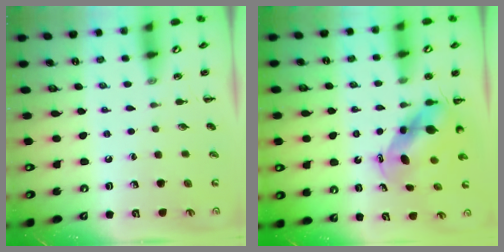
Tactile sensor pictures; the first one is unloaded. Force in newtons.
{"total": 5.8, "press": 5.7, "slide": 1.3}